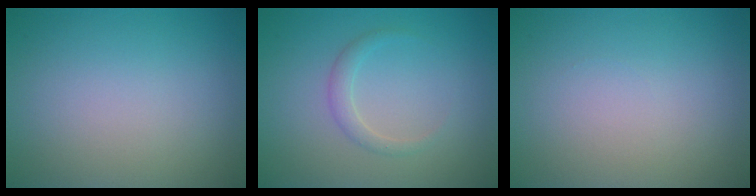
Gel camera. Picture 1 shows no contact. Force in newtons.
{"total": 1.4, "press": 1.4, "slide": 0.1}
{"total": 0.0}